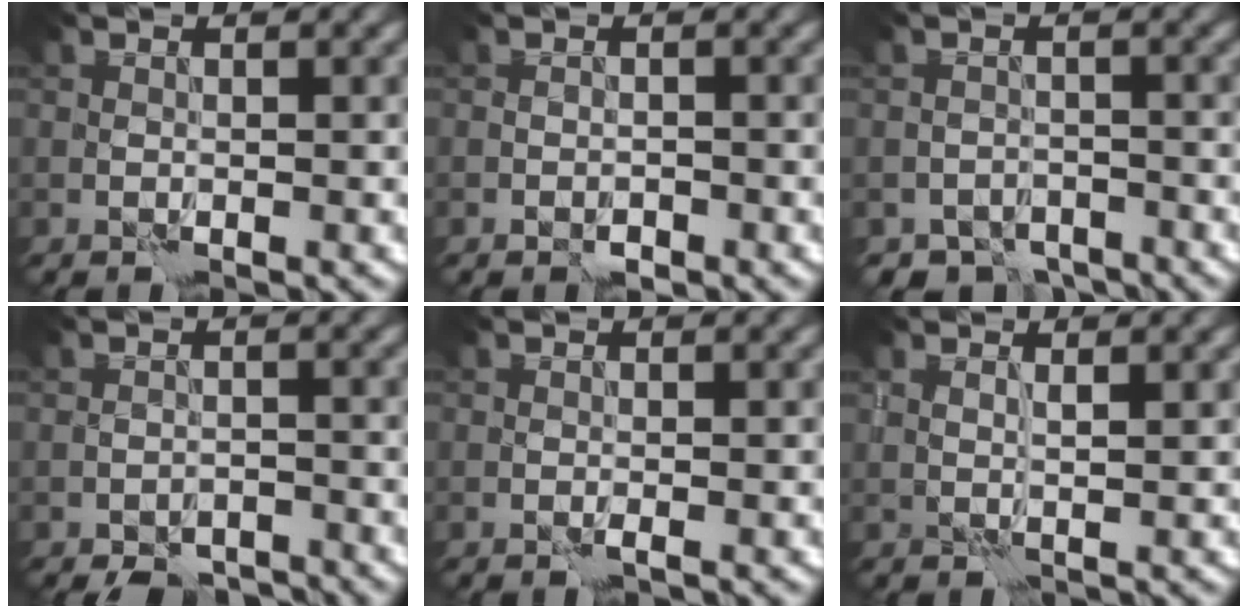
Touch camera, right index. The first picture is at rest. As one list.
[{"total": 0.8, "force": [-0.5, 0.5, 0.3], "torque": [-0.003, 0.000, -0.008]}, {"total": 3.2, "force": [-2.8, 1.5, 0.3], "torque": [0.008, -0.002, -0.046]}, {"total": 3.5, "force": [-3.2, 1.2, 0.8], "torque": [-0.006, -0.008, -0.051]}, {"total": 0.0}, {"total": 1.2, "force": [1.0, -0.1, 0.6], "torque": [-0.011, -0.007, 0.021]}]